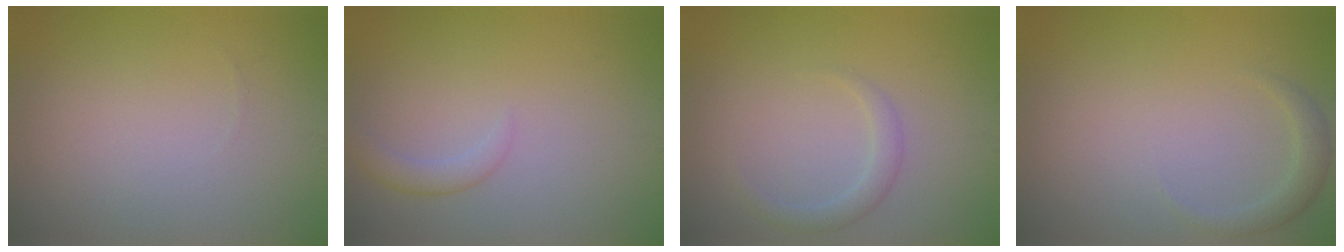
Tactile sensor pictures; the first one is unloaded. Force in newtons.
{"total": 1.6, "press": 1.6, "slide": 0.0}
{"total": 1.6, "press": 1.6, "slide": 0.1}
{"total": 1.6, "press": 1.6, "slide": 0.2}